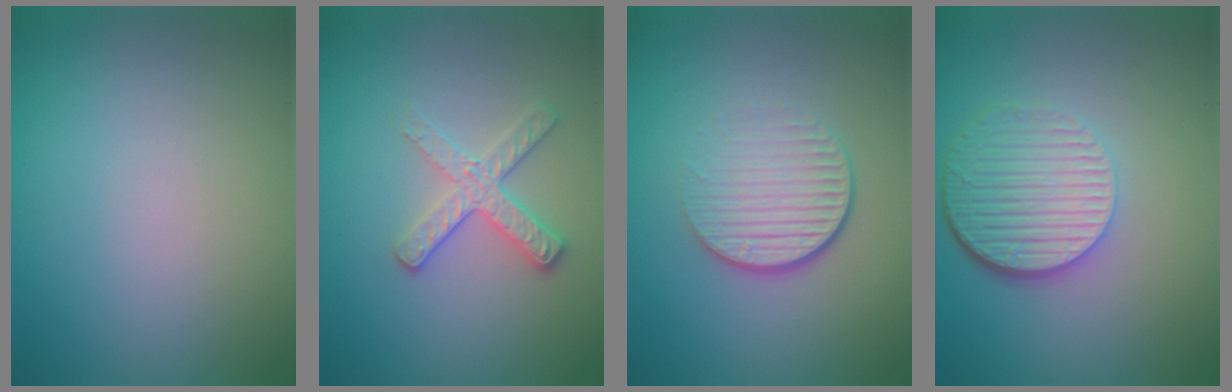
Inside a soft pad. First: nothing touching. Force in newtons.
{"total": 2.7, "press": 2.4, "slide": 1.2}
{"total": 4.4, "press": 2.7, "slide": 3.5}
{"total": 6.0, "press": 4.2, "slide": 4.3}